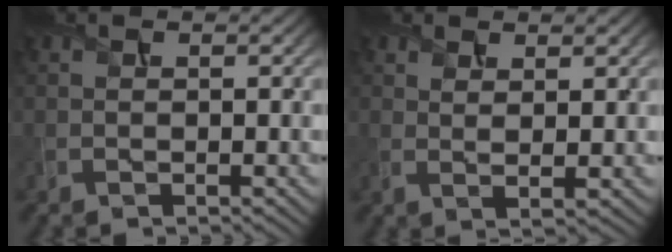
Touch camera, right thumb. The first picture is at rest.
{"total": 2.3, "force": [1.3, 0.5, 1.8], "torque": [-0.038, -0.004, 0.027]}